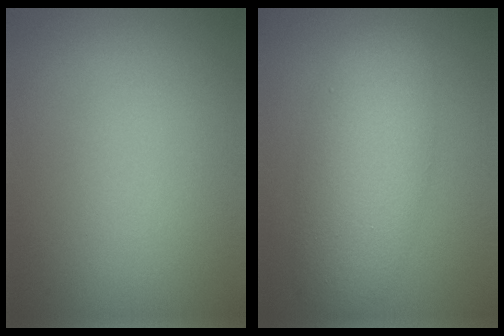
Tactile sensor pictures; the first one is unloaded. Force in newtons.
{"total": 6.0, "press": 6.0, "slide": 0.2}